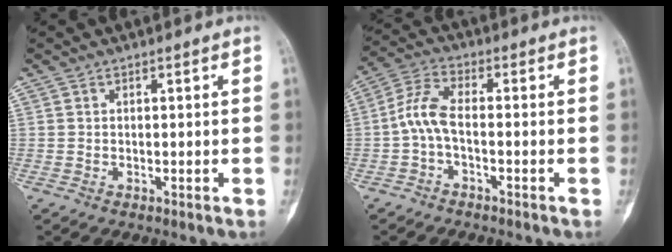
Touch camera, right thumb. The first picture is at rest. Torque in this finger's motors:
{"motor_torque": [0.02, 0.31, 0.41, 0.33, 0.20]}